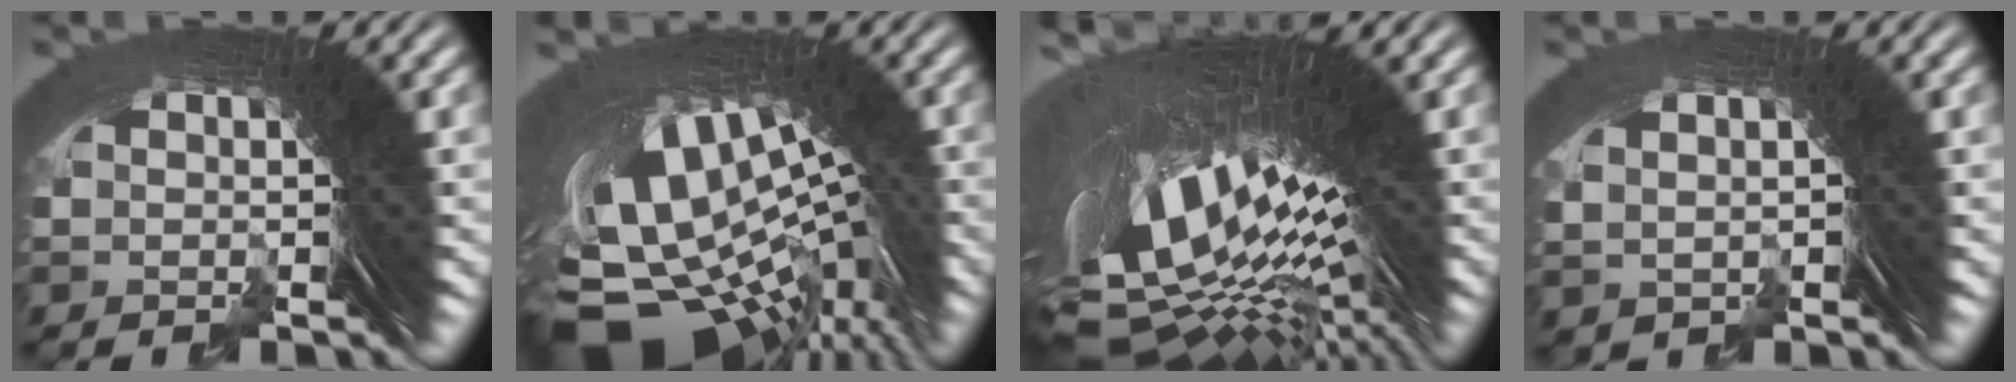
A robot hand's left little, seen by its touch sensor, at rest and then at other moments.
{"total": 11.7, "force": [0.2, 6.7, 9.6], "torque": [-0.167, 0.024, -0.003]}
{"total": 16.5, "force": [1.9, 6.3, 15.1], "torque": [-0.269, 0.003, 0.041]}
{"total": 1.1, "force": [0.6, -0.9, 0.2], "torque": [0.012, 0.000, 0.013]}